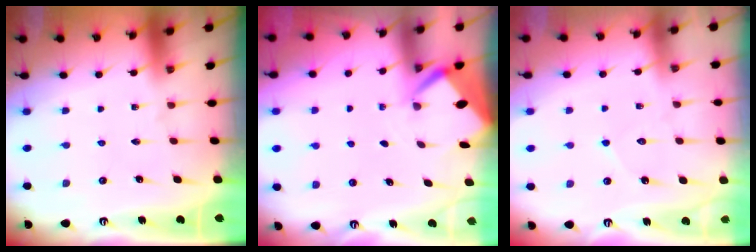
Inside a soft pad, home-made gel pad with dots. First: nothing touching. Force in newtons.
{"total": 2.7, "press": 2.6, "slide": 0.3}
{"total": 5.7, "press": 5.7, "slide": 0.1}